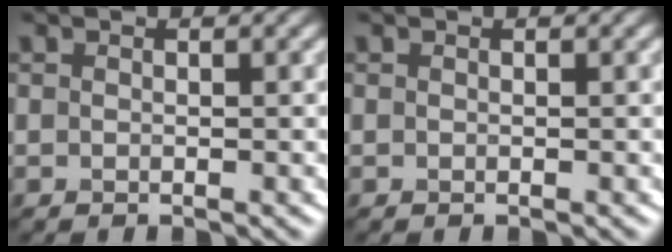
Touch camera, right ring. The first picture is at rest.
{"total": 0.0}